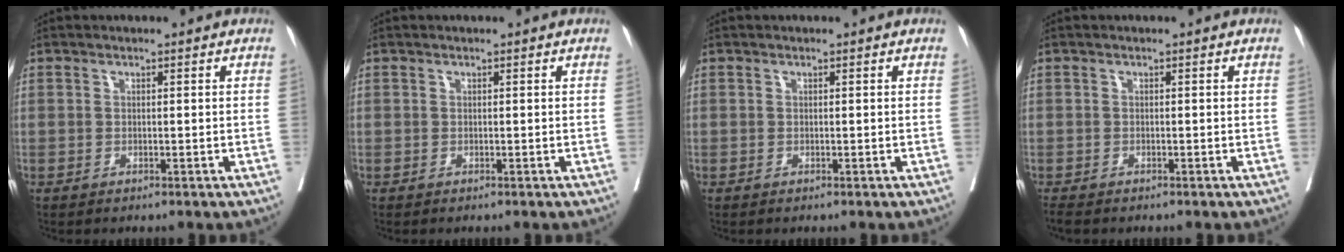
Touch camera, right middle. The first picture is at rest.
{"total": 0.0}
{"total": 0.0}
{"total": 1.4, "force": [-1.2, 0.3, 0.5], "torque": [-0.016, -0.007, -0.020]}